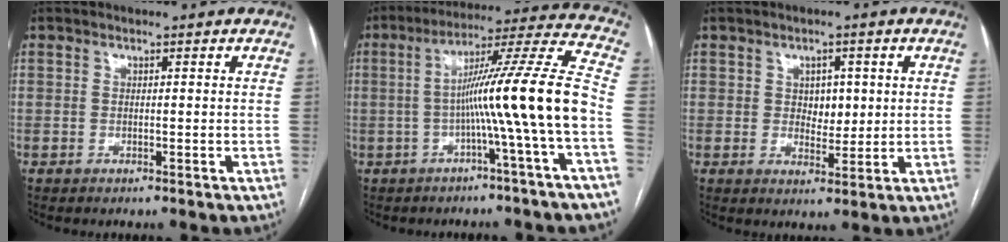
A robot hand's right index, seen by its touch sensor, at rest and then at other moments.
{"total": 14.6, "force": [-3.2, -2.7, 14.0], "torque": [-0.214, 0.017, -0.058]}
{"total": 3.9, "force": [0.8, 2.6, 2.8], "torque": [-0.032, 0.000, 0.017]}